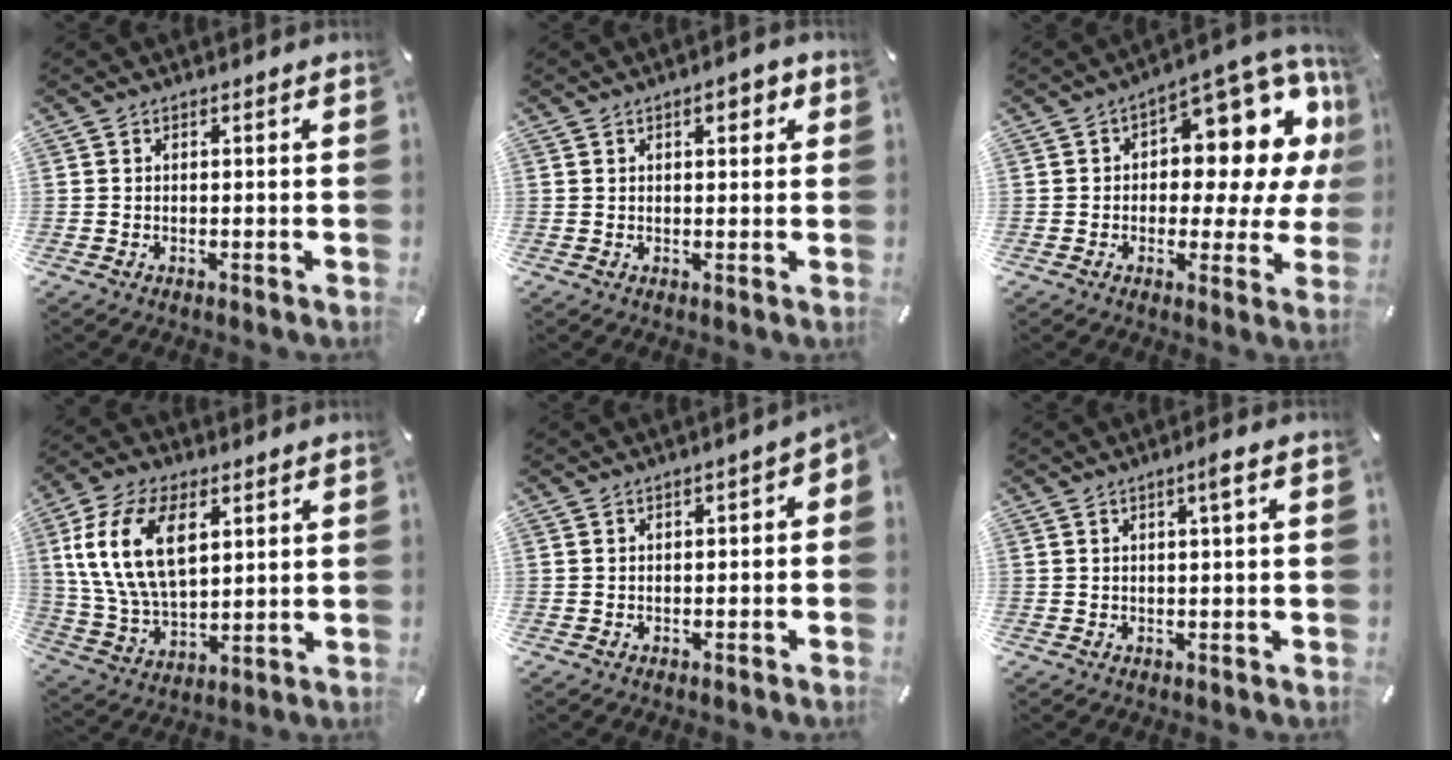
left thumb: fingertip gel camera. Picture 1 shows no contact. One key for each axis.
{"total": 3.4, "fx": 1.5, "fy": 1.5, "fz": 2.7, "tx": -0.033, "ty": -0.001, "tz": 0.019}
{"total": 13.8, "fx": 6.2, "fy": 6.9, "fz": 10.2, "tx": -0.117, "ty": -0.066, "tz": 0.095}
{"total": 15.6, "fx": 5.3, "fy": 9.2, "fz": 11.5, "tx": -0.266, "ty": -0.004, "tz": 0.092}
{"total": 2.2, "fx": -1.0, "fy": 1.1, "fz": 1.7, "tx": -0.029, "ty": 0.008, "tz": -0.019}
{"total": 2.6, "fx": 0.9, "fy": 0.0, "fz": 2.5, "tx": -0.041, "ty": -0.002, "tz": 0.011}